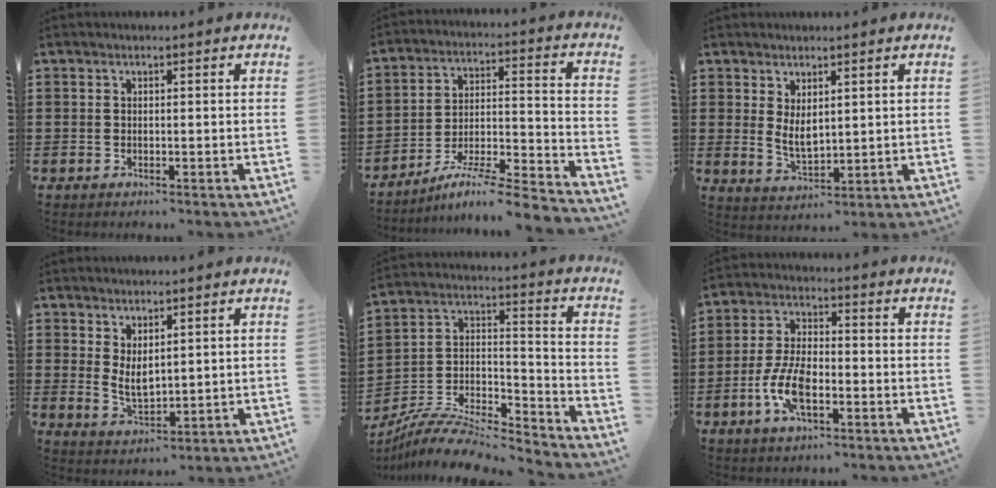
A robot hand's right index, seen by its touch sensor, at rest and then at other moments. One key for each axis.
{"total": 7.5, "fx": -6.6, "fy": 0.0, "fz": 3.5, "tx": -0.057, "ty": -0.005, "tz": -0.131}
{"total": 3.9, "fx": 1.3, "fy": 2.1, "fz": 3.0, "tx": -0.054, "ty": 0.000, "tz": 0.025}
{"total": 3.7, "fx": 1.5, "fy": 2.0, "fz": 2.7, "tx": -0.057, "ty": 0.001, "tz": 0.030}
{"total": 8.5, "fx": -8.0, "fy": 2.0, "fz": 2.3, "tx": -0.041, "ty": 0.010, "tz": -0.157}
{"total": 7.9, "fx": -2.6, "fy": 3.8, "fz": 6.5, "tx": -0.150, "ty": -0.001, "tz": -0.054}